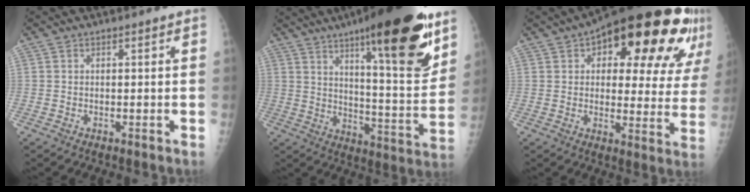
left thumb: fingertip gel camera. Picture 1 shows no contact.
{"total": 24.2, "force": [14.5, 5.2, 18.7], "torque": [-0.245, -0.074, 0.219]}
{"total": 26.0, "force": [12.9, 10.6, 19.9], "torque": [-0.228, -0.002, 0.175]}